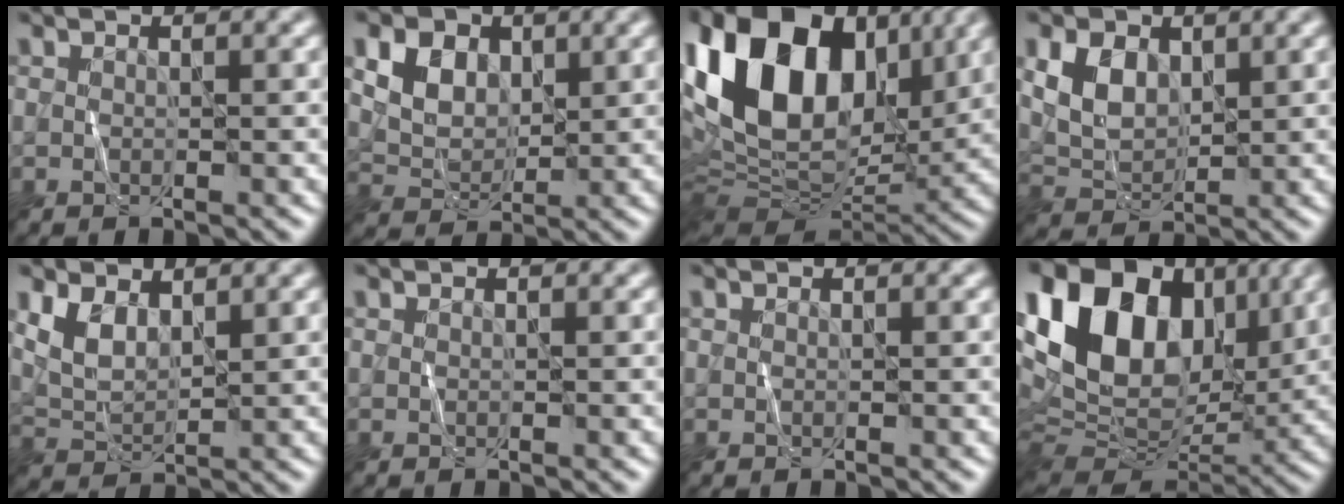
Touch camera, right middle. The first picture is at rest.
{"total": 4.8, "force": [1.9, 3.5, 2.8], "torque": [-0.068, -0.008, 0.039]}
{"total": 18.0, "force": [5.3, 11.7, 12.6], "torque": [-0.247, 0.036, 0.084]}
{"total": 4.1, "force": [1.3, 2.7, 2.7], "torque": [-0.063, 0.000, 0.026]}
{"total": 3.2, "force": [1.6, 1.8, 2.1], "torque": [-0.054, -0.003, 0.037]}
{"total": 0.0}
{"total": 0.0}
{"total": 17.8, "force": [6.5, 11.5, 11.9], "torque": [-0.237, 0.043, 0.113]}